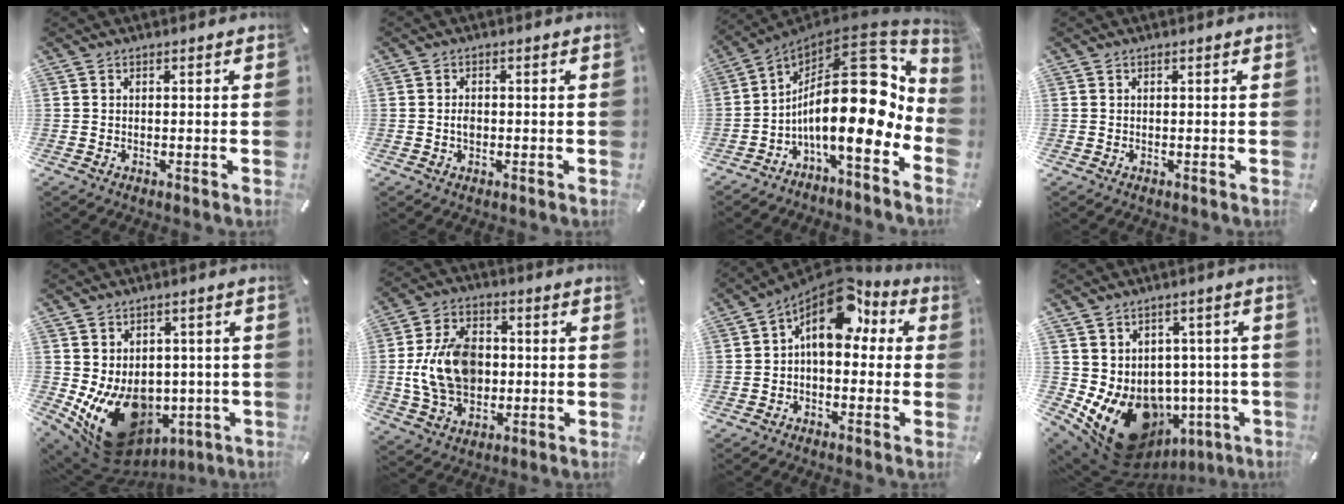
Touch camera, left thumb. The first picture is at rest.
{"total": 1.2, "force": [-0.2, 0.7, 0.9], "torque": [-0.019, 0.001, -0.004]}
{"total": 26.2, "force": [1.7, 11.3, 23.6], "torque": [-0.394, -0.050, 0.031]}
{"total": 0.0}
{"total": 15.3, "force": [-3.8, 11.7, 9.1], "torque": [-0.141, 0.001, -0.047]}
{"total": 14.6, "force": [-0.5, 11.1, 9.4], "torque": [-0.184, 0.014, -0.008]}
{"total": 11.9, "force": [5.3, 7.3, 7.8], "torque": [-0.130, -0.034, 0.096]}
{"total": 13.7, "force": [-5.8, 9.5, 7.9], "torque": [-0.146, 0.007, -0.087]}